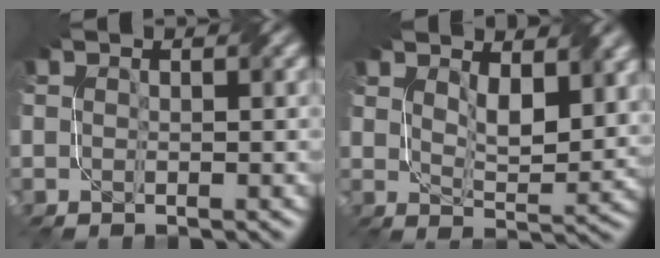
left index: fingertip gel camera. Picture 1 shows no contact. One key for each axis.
{"total": 4.8, "fx": 2.6, "fy": 2.0, "fz": 3.5, "tx": -0.070, "ty": -0.009, "tz": 0.048}